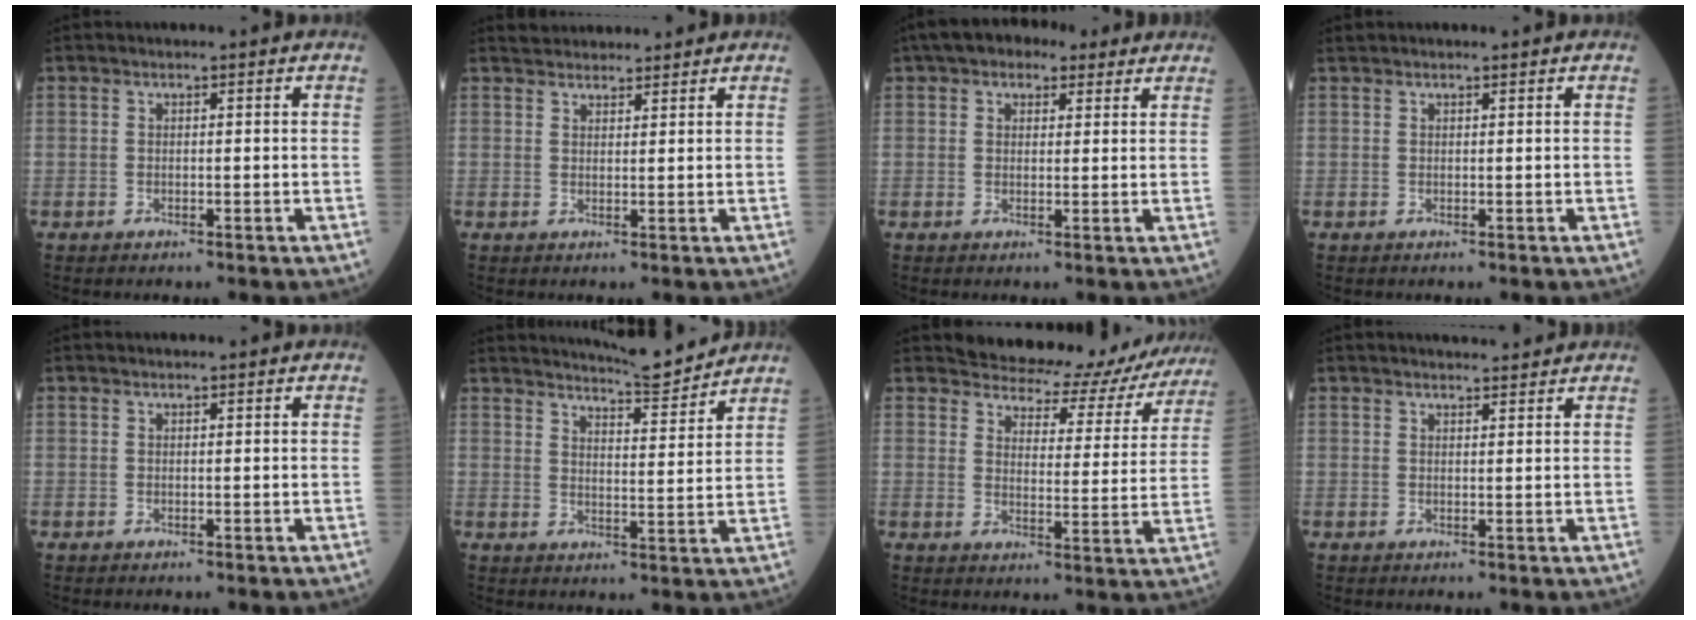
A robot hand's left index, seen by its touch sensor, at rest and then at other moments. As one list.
[{"total": 4.9, "force": [4.7, 1.3, 0.7], "torque": [-0.008, 0.029, 0.072]}, {"total": 6.6, "force": [4.4, 3.6, 3.4], "torque": [-0.052, 0.038, 0.067]}, {"total": 1.1, "force": [1.0, 0.0, 0.2], "torque": [-0.010, 0.015, 0.023]}, {"total": 0.0}, {"total": 8.4, "force": [8.2, -0.3, 1.8], "torque": [-0.039, -0.012, 0.121]}, {"total": 14.9, "force": [14.1, 4.4, 2.2], "torque": [-0.005, -0.030, 0.152]}, {"total": 3.9, "force": [3.7, 0.6, 0.9], "torque": [-0.013, 0.012, 0.049]}]